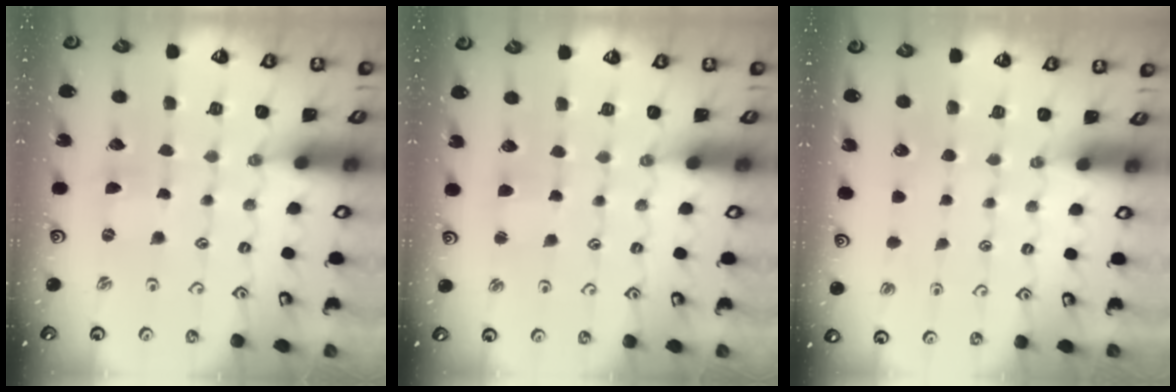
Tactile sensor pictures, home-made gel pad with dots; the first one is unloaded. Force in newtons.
{"total": 3.7, "press": 3.7, "slide": 0.3}
{"total": 0.0}